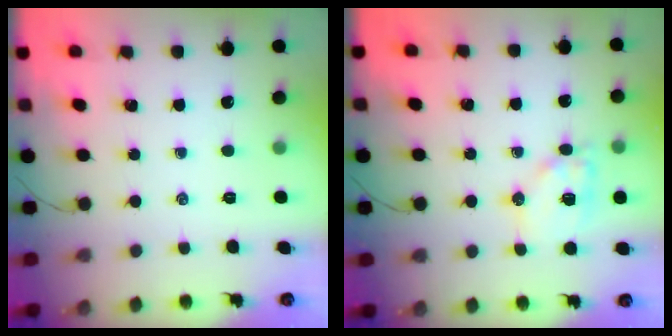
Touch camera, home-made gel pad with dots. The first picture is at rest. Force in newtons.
{"total": 12.9, "press": 12.8, "slide": 1.8}